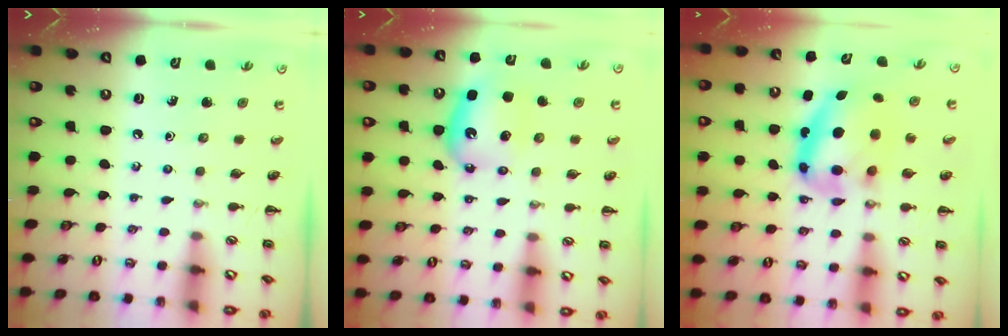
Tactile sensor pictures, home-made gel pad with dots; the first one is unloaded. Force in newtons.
{"total": 7.3, "press": 7.2, "slide": 1.2}
{"total": 9.6, "press": 9.3, "slide": 2.2}